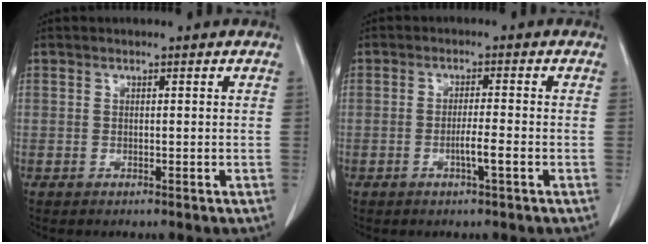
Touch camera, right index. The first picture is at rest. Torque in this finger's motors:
{"motor_torque": [0.41, -0.23, 0.29, 0.06]}